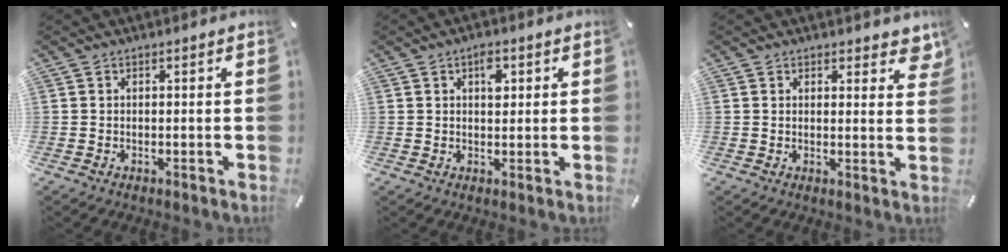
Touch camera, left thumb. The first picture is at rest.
{"total": 3.8, "force": [1.4, 2.3, 2.6], "torque": [-0.024, -0.006, 0.016]}
{"total": 3.6, "force": [2.5, 2.1, 1.4], "torque": [-0.002, -0.013, 0.040]}